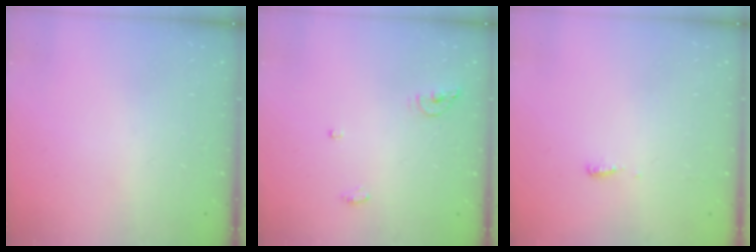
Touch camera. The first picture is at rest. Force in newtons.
{"total": 5.9, "press": 5.6, "slide": 1.7}
{"total": 3.7, "press": 3.7, "slide": 0.4}